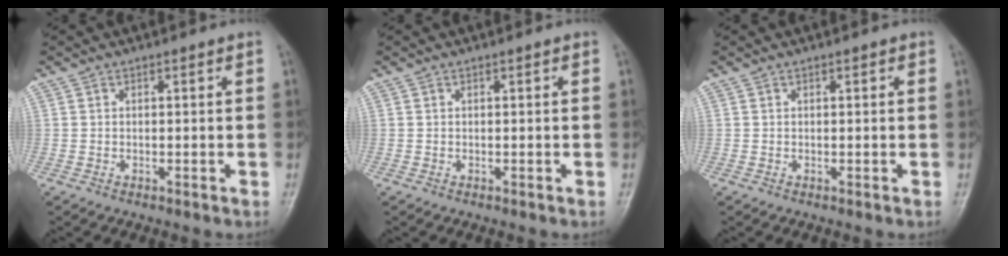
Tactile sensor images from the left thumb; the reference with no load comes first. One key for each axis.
{"total": 0.0}
{"total": 0.5, "fx": 0.2, "fy": 0.2, "fz": 0.4, "tx": -0.005, "ty": 0.001, "tz": 0.002}